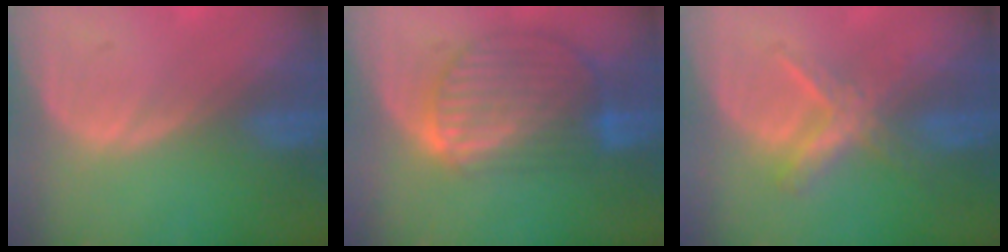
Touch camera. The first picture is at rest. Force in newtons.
{"total": 10.2, "press": 8.7, "slide": 5.3}
{"total": 5.5, "press": 5.3, "slide": 1.7}